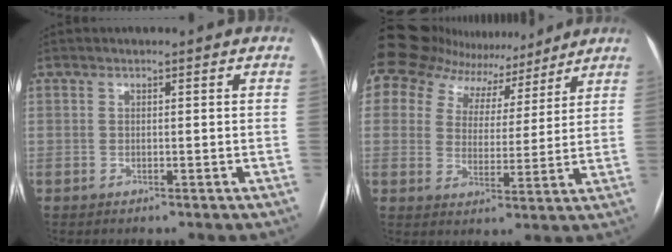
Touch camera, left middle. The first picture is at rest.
{"total": 12.2, "force": [11.7, 3.5, 0.5], "torque": [-0.001, 0.003, 0.168]}